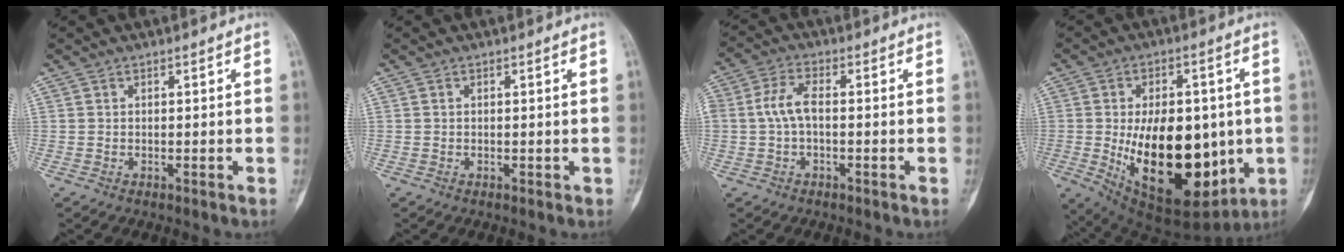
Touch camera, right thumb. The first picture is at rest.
{"total": 0.0}
{"total": 5.5, "force": [-0.3, 2.8, 4.7], "torque": [-0.107, 0.019, -0.010]}
{"total": 24.4, "force": [-2.7, 13.4, 20.2], "torque": [-0.295, -0.021, -0.009]}